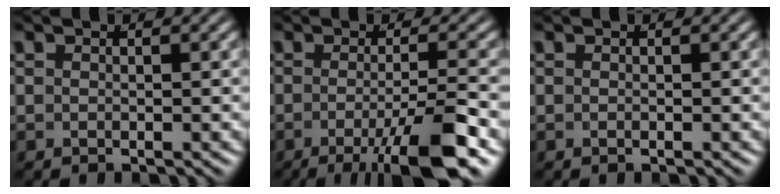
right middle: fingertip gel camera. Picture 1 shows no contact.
{"total": 7.2, "force": [-3.8, 1.2, 6.0], "torque": [-0.085, -0.015, -0.055]}
{"total": 0.0}